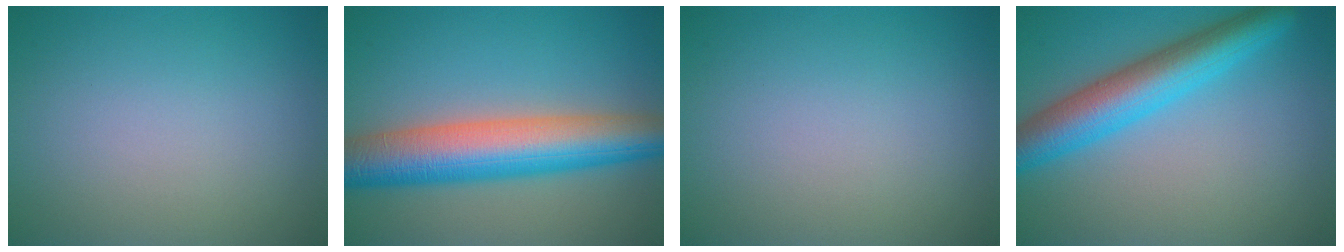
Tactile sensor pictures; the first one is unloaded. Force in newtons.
{"total": 9.8, "press": 9.8, "slide": 0.0}
{"total": 0.0}
{"total": 6.8, "press": 6.8, "slide": 0.2}